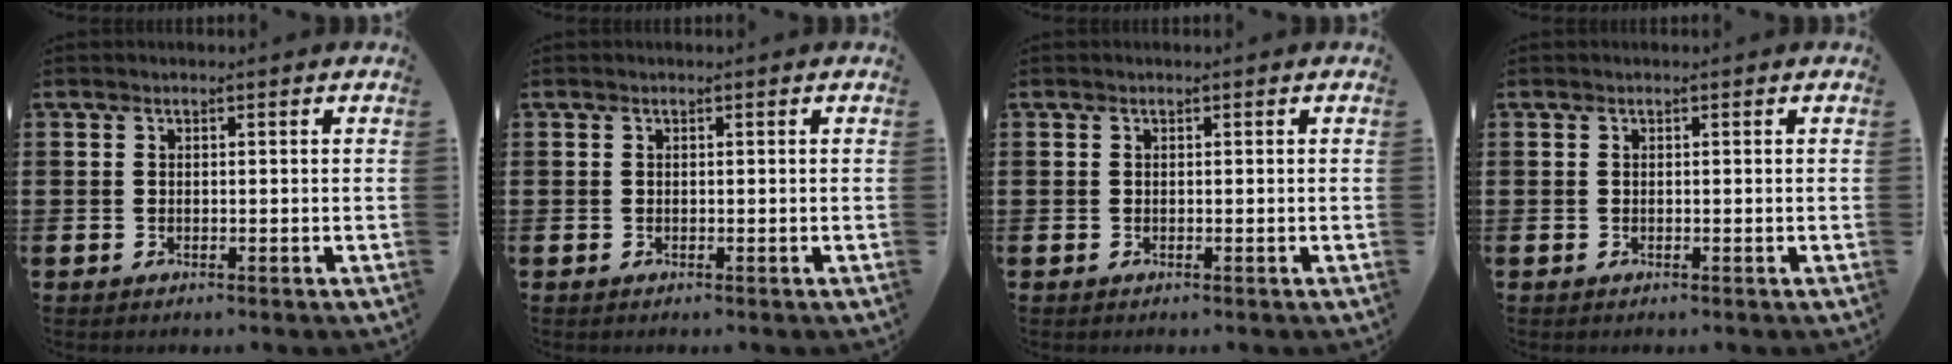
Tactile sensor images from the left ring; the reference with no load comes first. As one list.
[{"total": 0.0}, {"total": 0.0}, {"total": 0.0}]